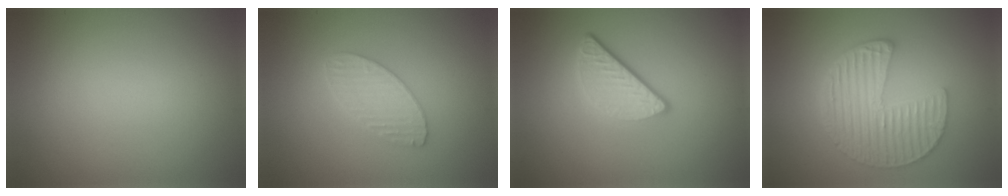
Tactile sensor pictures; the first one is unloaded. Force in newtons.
{"total": 2.6, "press": 2.6, "slide": 0.2}
{"total": 3.3, "press": 2.6, "slide": 2.1}
{"total": 6.7, "press": 4.8, "slide": 4.6}